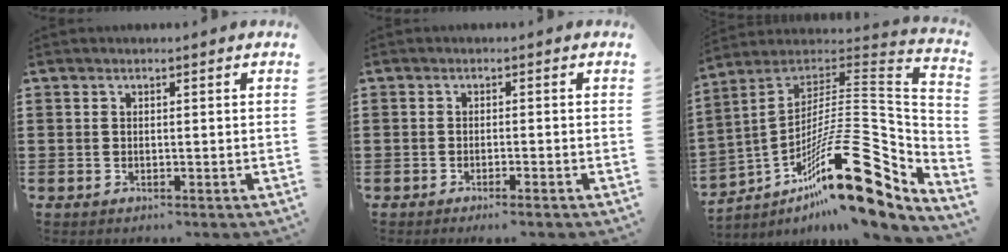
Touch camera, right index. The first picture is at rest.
{"total": 1.2, "force": [-0.9, -0.3, 0.6], "torque": [-0.011, -0.002, -0.018]}
{"total": 22.7, "force": [-11.1, 5.8, 19.0], "torque": [-0.325, 0.015, -0.195]}